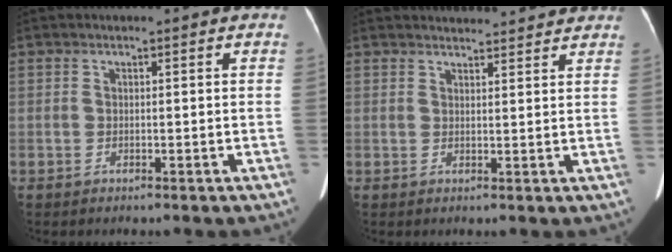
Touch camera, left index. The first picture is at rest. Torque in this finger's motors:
{"motor_torque": [-0.14, -0.15, -0.33, -0.07]}